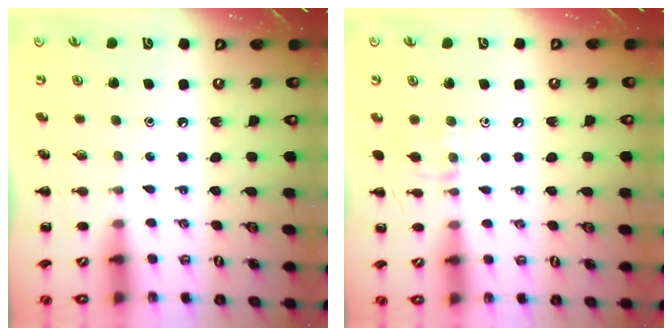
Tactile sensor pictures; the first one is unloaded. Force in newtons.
{"total": 4.7, "press": 4.5, "slide": 1.2}